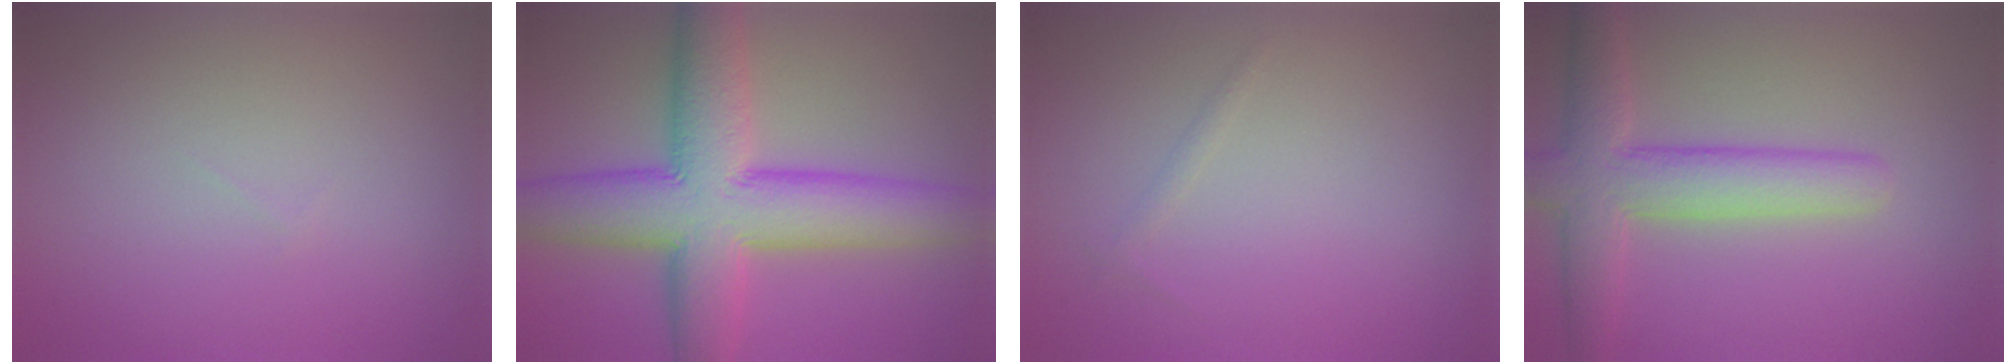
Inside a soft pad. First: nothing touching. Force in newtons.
{"total": 11.2, "press": 11.2, "slide": 0.2}
{"total": 0.5, "press": 0.5, "slide": 0.0}
{"total": 5.8, "press": 5.8, "slide": 0.2}